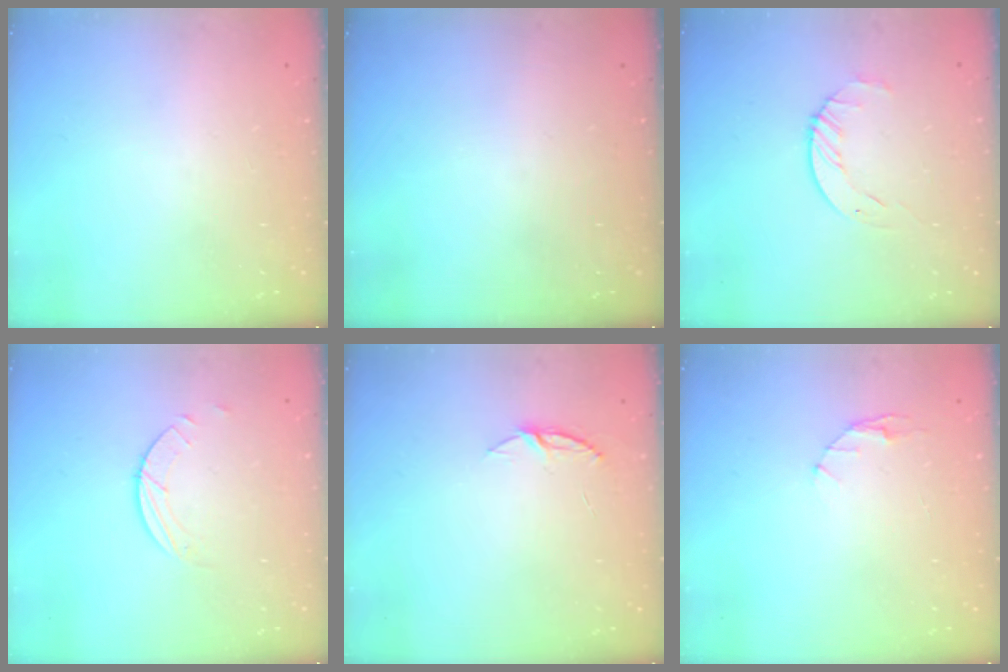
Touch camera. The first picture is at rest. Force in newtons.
{"total": 0.0}
{"total": 3.5, "press": 3.4, "slide": 0.4}
{"total": 2.0, "press": 2.0, "slide": 0.2}
{"total": 4.6, "press": 4.5, "slide": 0.4}
{"total": 2.9, "press": 2.9, "slide": 0.4}